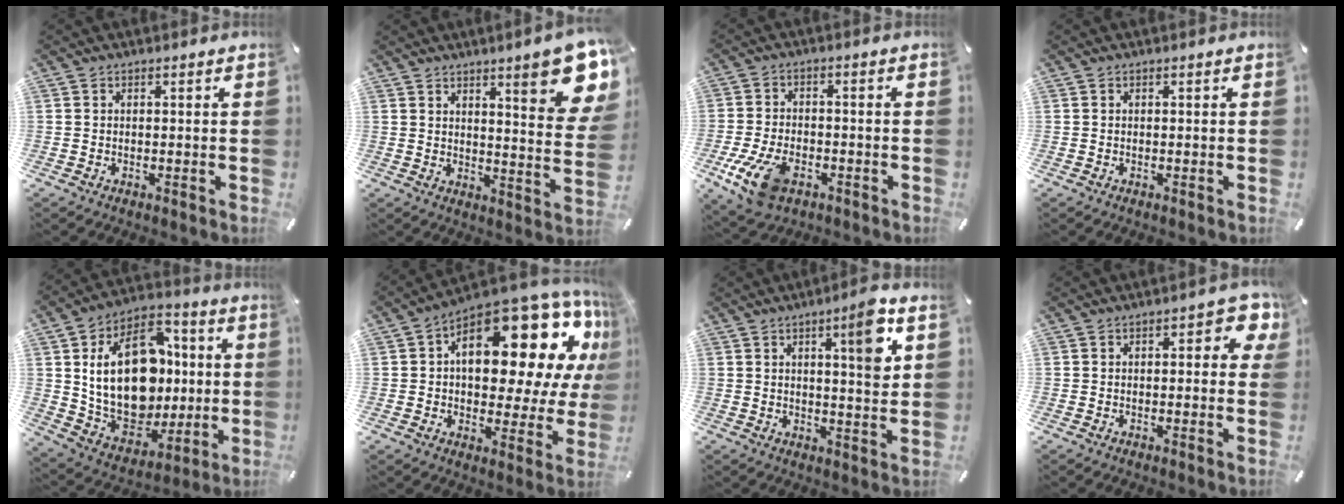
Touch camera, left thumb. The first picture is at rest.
{"total": 14.3, "force": [8.8, 3.4, 10.8], "torque": [-0.139, -0.062, 0.138]}
{"total": 11.0, "force": [-5.0, 6.5, 7.4], "torque": [-0.167, 0.010, -0.090]}
{"total": 0.0}
{"total": 23.8, "force": [2.7, 17.3, 16.2], "torque": [-0.300, -0.010, 0.057]}
{"total": 23.2, "force": [9.5, 11.7, 17.6], "torque": [-0.223, -0.085, 0.158]}
{"total": 9.7, "force": [4.1, 1.7, 8.7], "torque": [-0.117, -0.020, 0.055]}
{"total": 5.7, "force": [1.1, 2.6, 5.0], "torque": [-0.057, 0.000, 0.010]}